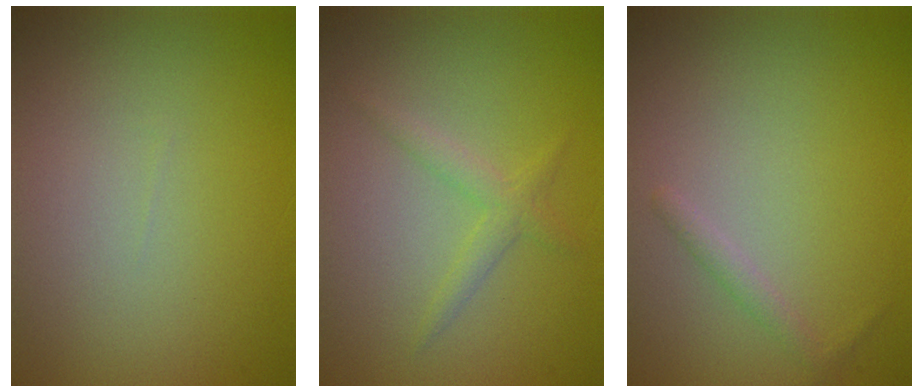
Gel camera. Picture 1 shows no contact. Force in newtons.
{"total": 1.6, "press": 1.6, "slide": 0.1}
{"total": 0.9, "press": 0.9, "slide": 0.1}